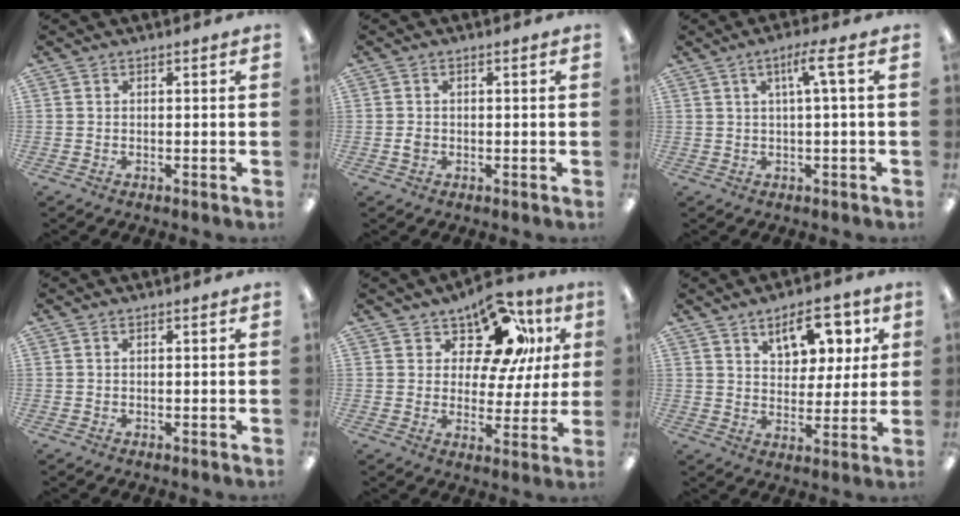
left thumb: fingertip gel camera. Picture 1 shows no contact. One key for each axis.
{"total": 1.5, "fx": -0.2, "fy": 1.1, "fz": 1.0, "tx": -0.019, "ty": 0.003, "tz": -0.004}
{"total": 5.9, "fx": 2.0, "fy": 0.7, "fz": 5.5, "tx": -0.104, "ty": 0.000, "tz": 0.028}
{"total": 0.6, "fx": 0.2, "fy": 0.2, "fz": 0.5, "tx": -0.010, "ty": 0.003, "tz": 0.003}
{"total": 14.1, "fx": 8.9, "fy": 8.0, "fz": 7.4, "tx": -0.119, "ty": -0.050, "tz": 0.160}
{"total": 11.0, "fx": 6.5, "fy": 6.1, "fz": 6.3, "tx": -0.072, "ty": -0.024, "tz": 0.110}